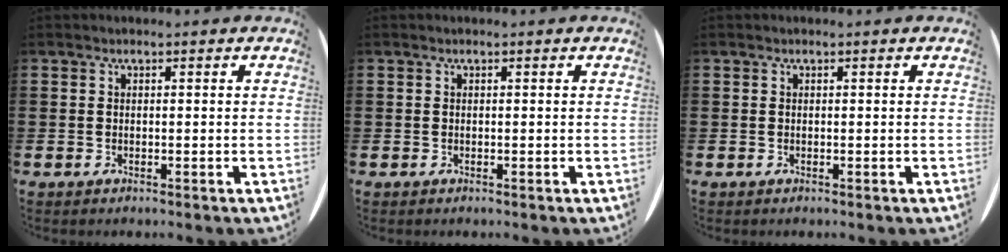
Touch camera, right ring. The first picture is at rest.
{"total": 0.0}
{"total": 0.0}